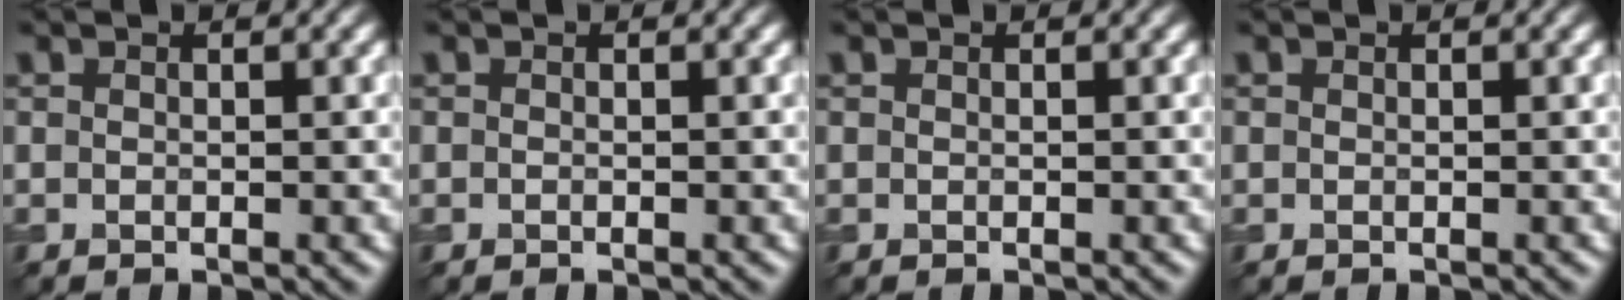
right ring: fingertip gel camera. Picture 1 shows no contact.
{"total": 0.0}
{"total": 0.0}
{"total": 0.0}